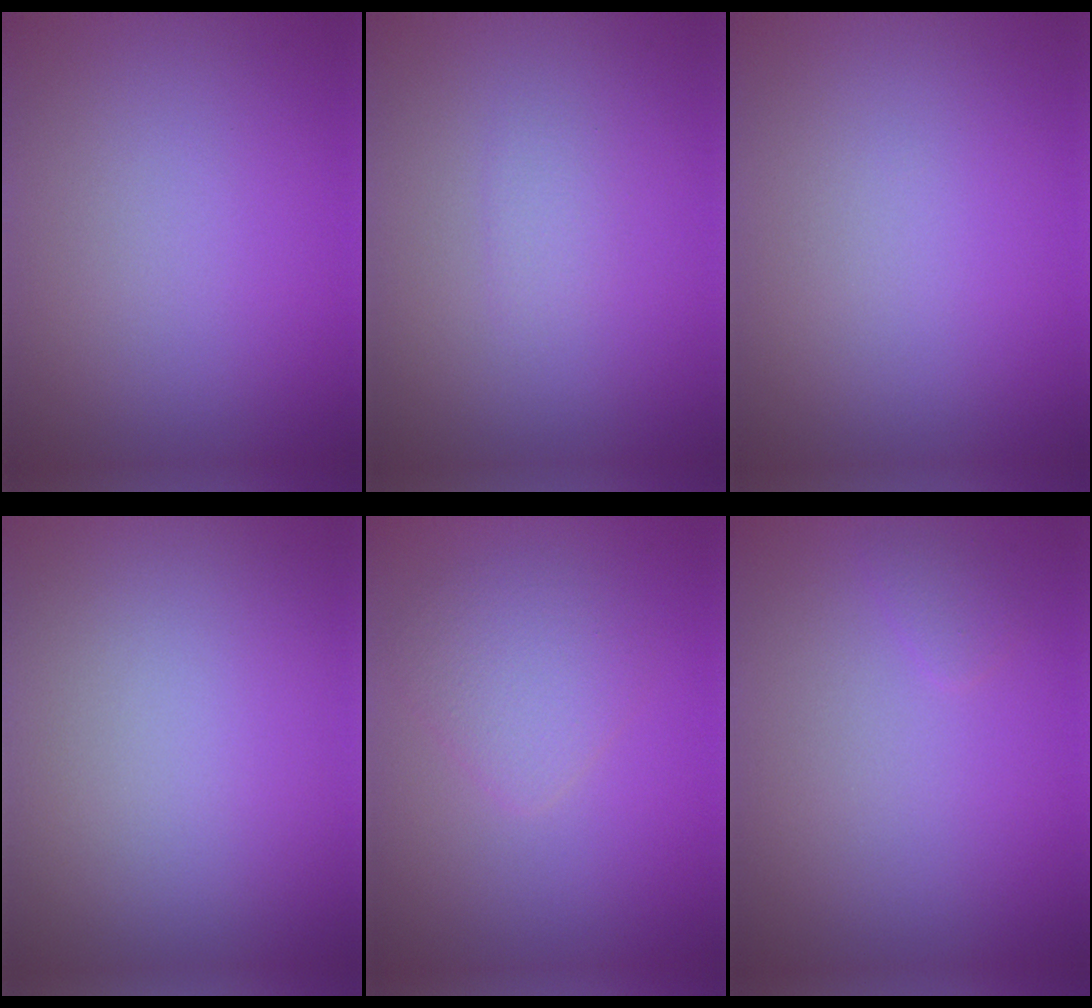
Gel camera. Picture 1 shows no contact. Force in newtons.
{"total": 0.9, "press": 0.9, "slide": 0.0}
{"total": 0.0}
{"total": 0.0}
{"total": 2.6, "press": 2.5, "slide": 0.1}
{"total": 0.8, "press": 0.8, "slide": 0.1}